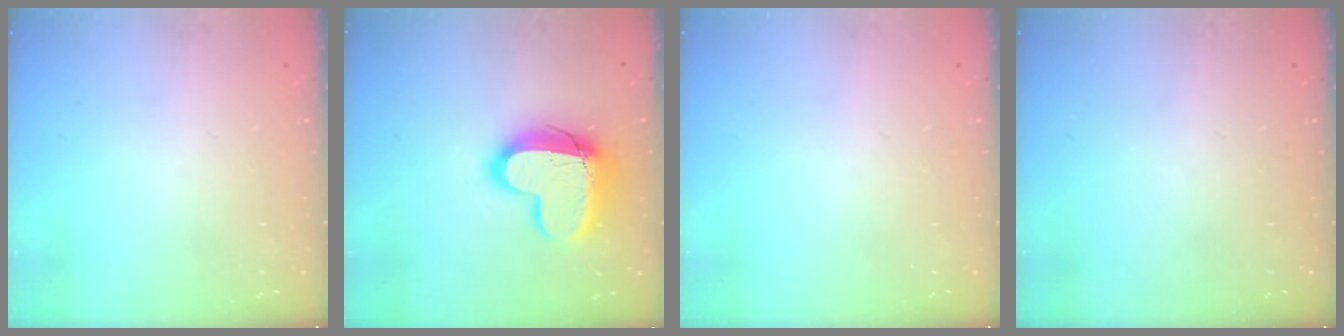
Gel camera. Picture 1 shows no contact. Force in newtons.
{"total": 15.2, "press": 15.2, "slide": 1.4}
{"total": 0.0}
{"total": 0.0}